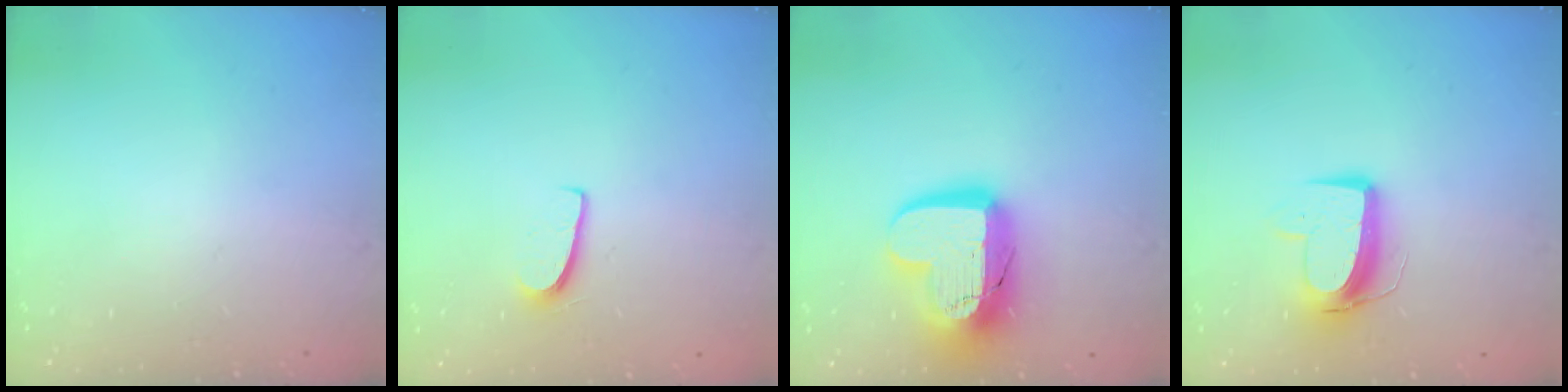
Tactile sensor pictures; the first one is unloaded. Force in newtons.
{"total": 5.8, "press": 5.8, "slide": 0.5}
{"total": 18.3, "press": 18.3, "slide": 1.2}
{"total": 10.6, "press": 10.6, "slide": 0.9}